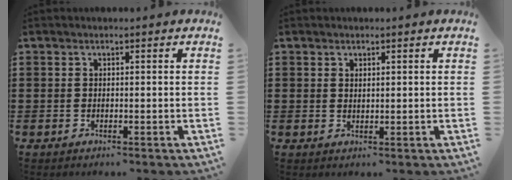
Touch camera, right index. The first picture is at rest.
{"total": 0.8, "force": [0.6, 0.4, 0.3], "torque": [-0.008, 0.003, 0.011]}